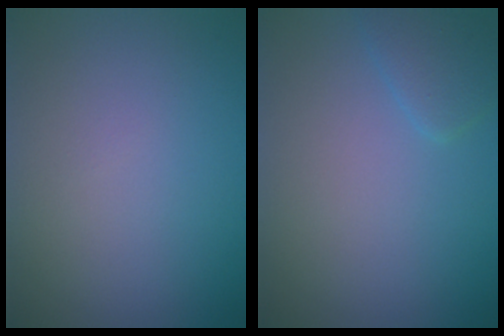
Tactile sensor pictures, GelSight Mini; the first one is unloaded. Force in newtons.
{"total": 1.6, "press": 1.6, "slide": 0.1}